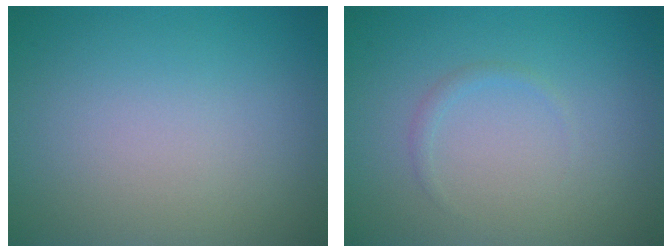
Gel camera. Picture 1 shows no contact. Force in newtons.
{"total": 0.7, "press": 0.7, "slide": 0.0}